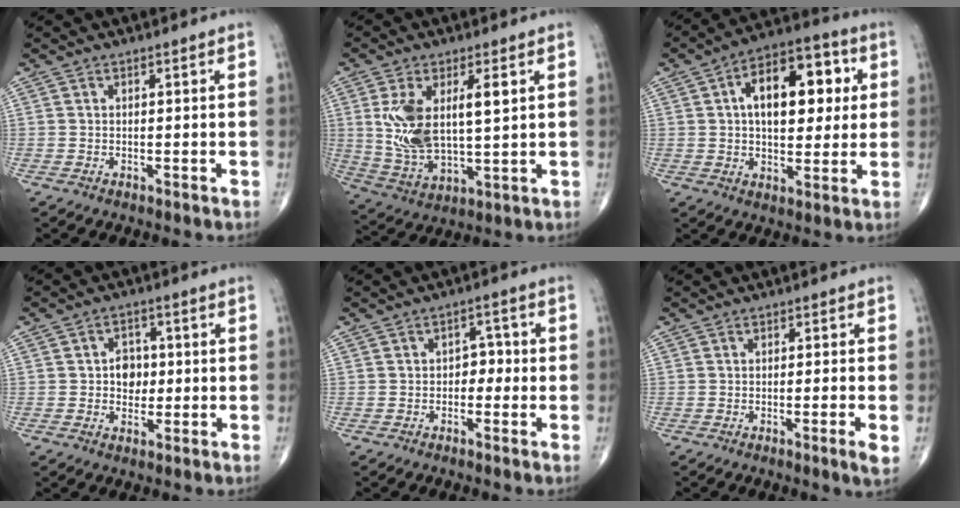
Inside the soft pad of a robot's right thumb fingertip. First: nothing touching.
{"total": 13.8, "force": [3.1, 6.2, 11.9], "torque": [-0.228, -0.018, 0.071]}
{"total": 16.8, "force": [3.5, 9.3, 13.6], "torque": [-0.164, 0.015, 0.047]}
{"total": 5.0, "force": [0.1, 4.0, 3.0], "torque": [-0.018, 0.006, -0.002]}
{"total": 3.4, "force": [-0.6, 2.5, 2.2], "torque": [-0.002, 0.013, -0.018]}
{"total": 3.1, "force": [-0.9, -0.1, 3.0], "torque": [-0.052, -0.007, -0.016]}